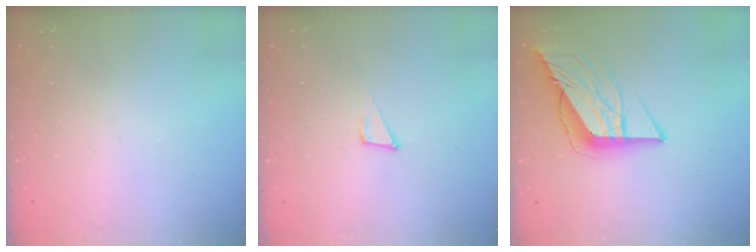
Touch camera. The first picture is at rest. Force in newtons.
{"total": 4.3, "press": 4.3, "slide": 0.1}
{"total": 11.4, "press": 11.3, "slide": 1.3}